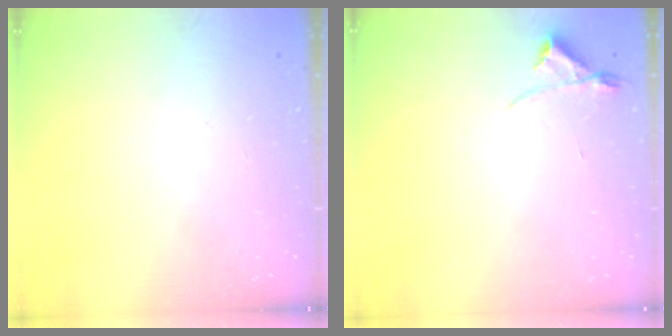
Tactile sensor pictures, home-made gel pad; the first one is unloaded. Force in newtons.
{"total": 4.2, "press": 4.1, "slide": 0.5}